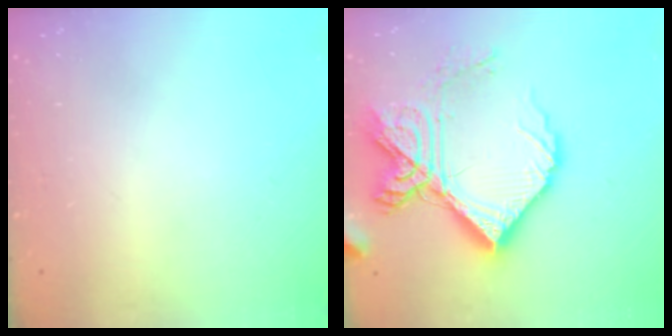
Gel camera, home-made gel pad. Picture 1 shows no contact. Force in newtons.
{"total": 24.0, "press": 23.8, "slide": 2.9}